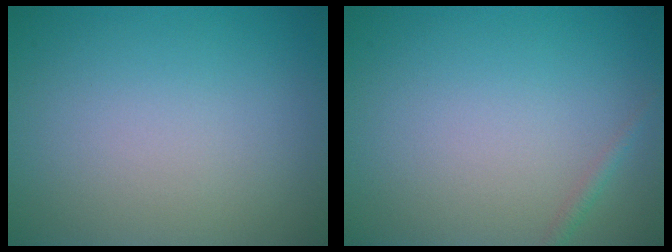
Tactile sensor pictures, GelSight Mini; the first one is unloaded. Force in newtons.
{"total": 0.8, "press": 0.7, "slide": 0.1}